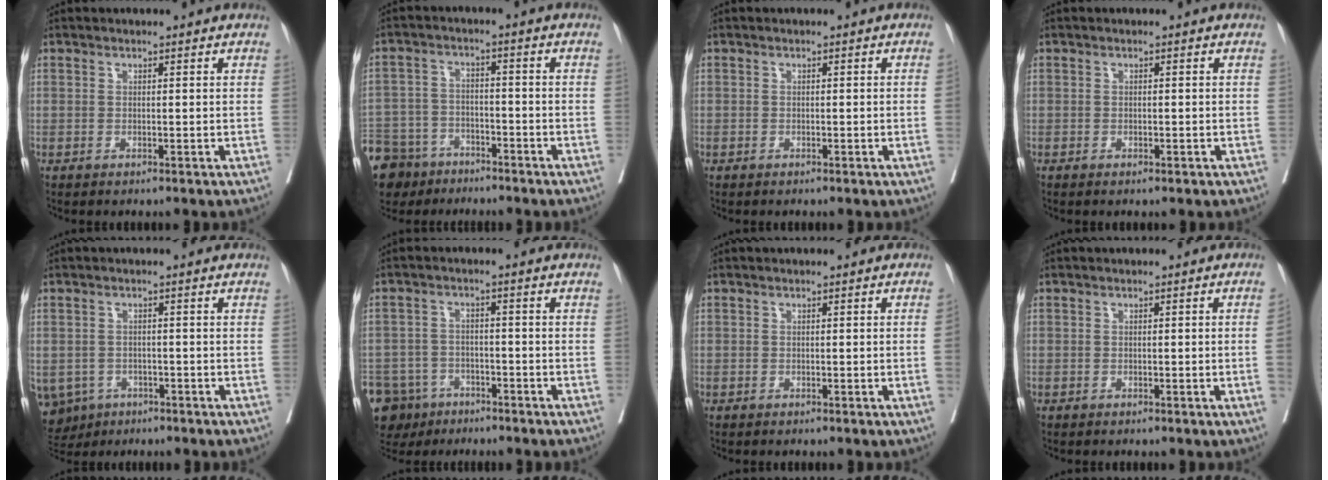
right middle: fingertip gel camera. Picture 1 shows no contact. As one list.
[{"total": 16.0, "force": [-11.5, 10.0, 5.1], "torque": [-0.160, -0.003, -0.182]}, {"total": 0.5, "force": [-0.2, 0.0, 0.5], "torque": [-0.009, 0.004, -0.002]}, {"total": 1.1, "force": [-0.7, 0.4, 0.8], "torque": [-0.012, -0.001, -0.007]}, {"total": 9.9, "force": [-5.1, 8.1, 2.6], "torque": [-0.081, -0.002, -0.066]}, {"total": 11.9, "force": [-7.8, 8.4, 3.2], "torque": [-0.088, 0.000, -0.121]}, {"total": 1.1, "force": [-0.3, -0.1, 1.0], "torque": [-0.017, 0.006, -0.004]}, {"total": 1.8, "force": [-0.5, -0.3, 1.7], "torque": [-0.027, 0.006, -0.006]}]